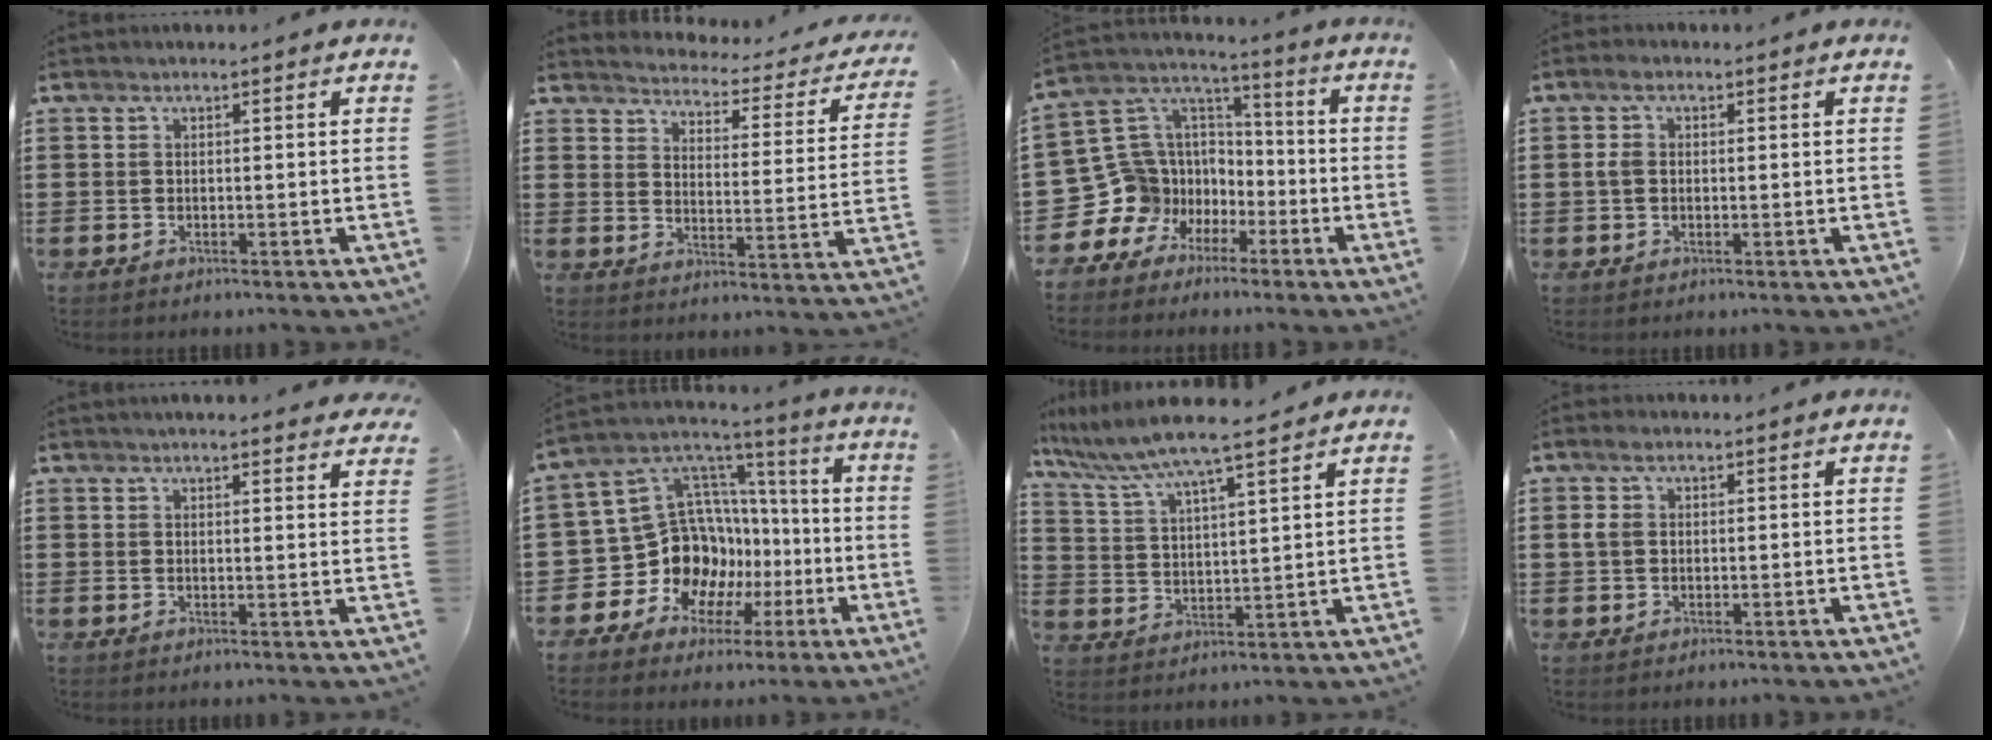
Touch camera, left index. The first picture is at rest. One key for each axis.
{"total": 2.5, "fx": 2.5, "fy": 0.1, "fz": 0.2, "tx": -0.026, "ty": -0.030, "tz": 0.034}
{"total": 11.4, "fx": -4.0, "fy": 10.6, "fz": 0.8, "tx": -0.079, "ty": -0.016, "tz": -0.051}
{"total": 2.7, "fx": 0.3, "fy": 1.7, "fz": 2.1, "tx": -0.053, "ty": 0.009, "tz": 0.000}
{"total": 2.5, "fx": 2.5, "fy": 0.0, "fz": 0.6, "tx": -0.012, "ty": -0.007, "tz": 0.045}
{"total": 13.1, "fx": -2.5, "fy": 12.4, "fz": 3.7, "tx": -0.123, "ty": -0.031, "tz": -0.014}
{"total": 7.8, "fx": 6.8, "fy": 0.0, "fz": 3.8, "tx": -0.099, "ty": -0.030, "tz": 0.119}
{"total": 2.8, "fx": 0.7, "fy": 1.9, "fz": 2.0, "tx": -0.045, "ty": 0.010, "tz": 0.011}